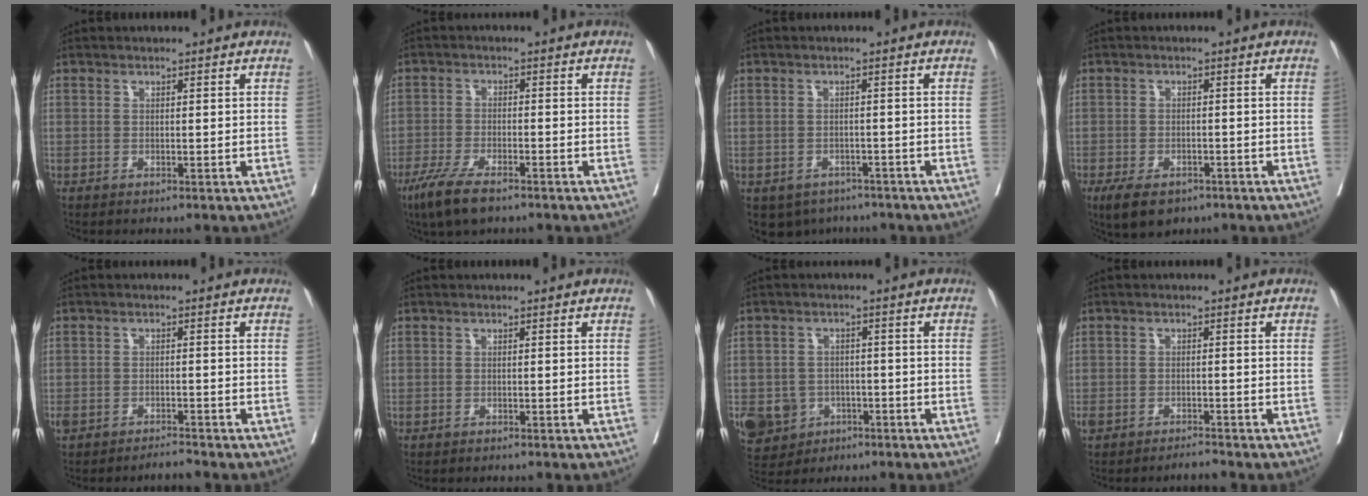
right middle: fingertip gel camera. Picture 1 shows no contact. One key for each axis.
{"total": 7.1, "fx": -5.0, "fy": 1.5, "fz": 4.8, "tx": -0.096, "ty": -0.017, "tz": -0.086}
{"total": 5.7, "fx": -4.2, "fy": 3.8, "fz": 0.9, "tx": -0.013, "ty": 0.002, "tz": -0.056}
{"total": 6.3, "fx": -4.3, "fy": 3.2, "fz": 3.4, "tx": -0.062, "ty": -0.008, "tz": -0.065}
{"total": 2.1, "fx": -1.9, "fy": 0.3, "fz": 0.8, "tx": -0.018, "ty": 0.001, "tz": -0.032}
{"total": 0.0}
{"total": 8.6, "fx": -3.6, "fy": 7.5, "fz": 2.3, "tx": -0.059, "ty": 0.004, "tz": -0.048}
{"total": 1.9, "fx": -1.8, "fy": 0.4, "fz": 0.7, "tx": -0.019, "ty": 0.002, "tz": -0.028}